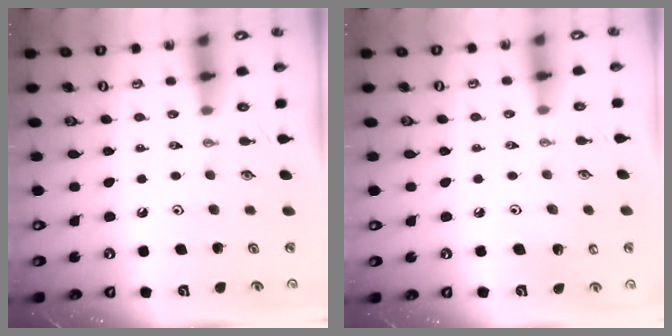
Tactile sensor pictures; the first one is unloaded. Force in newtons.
{"total": 5.2, "press": 5.1, "slide": 0.5}